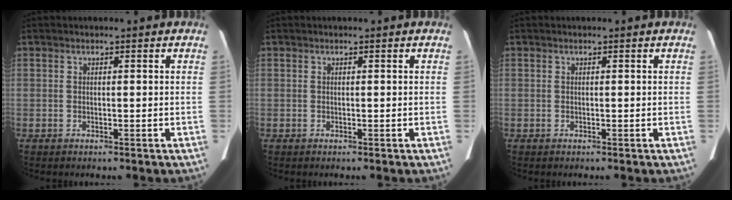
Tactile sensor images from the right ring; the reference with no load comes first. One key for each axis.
{"total": 0.0}
{"total": 0.0}